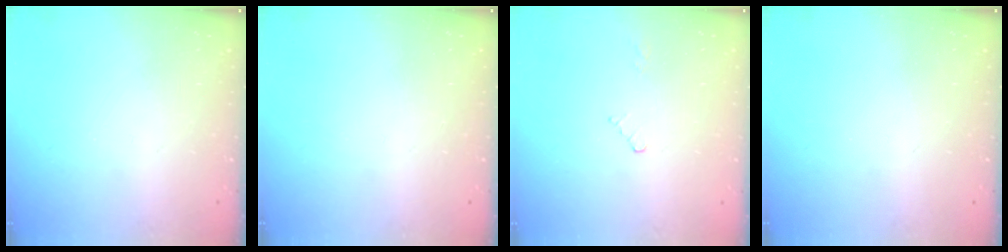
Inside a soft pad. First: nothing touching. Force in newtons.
{"total": 0.0}
{"total": 2.6, "press": 2.6, "slide": 0.3}
{"total": 0.0}